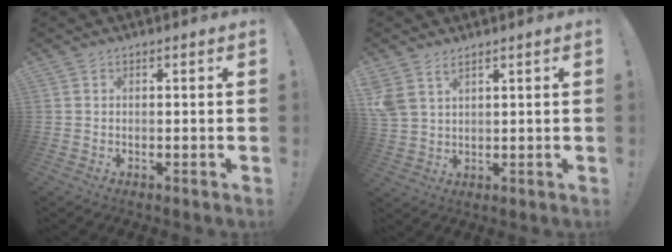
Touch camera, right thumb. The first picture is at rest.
{"total": 4.8, "force": [3.2, 2.6, 2.6], "torque": [-0.048, -0.013, 0.064]}